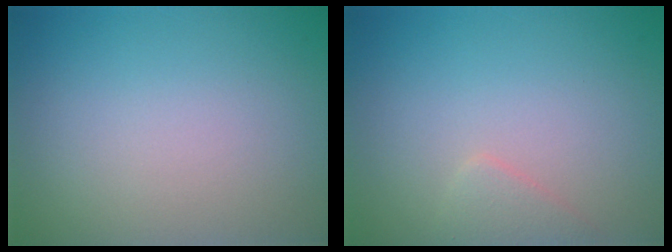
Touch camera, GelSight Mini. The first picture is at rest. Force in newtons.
{"total": 1.3, "press": 1.3, "slide": 0.1}